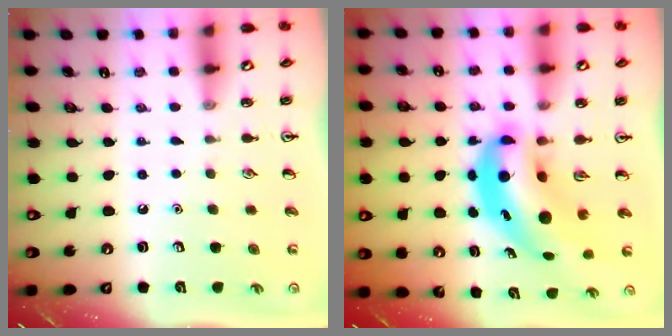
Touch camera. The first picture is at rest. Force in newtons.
{"total": 10.1, "press": 9.6, "slide": 3.2}